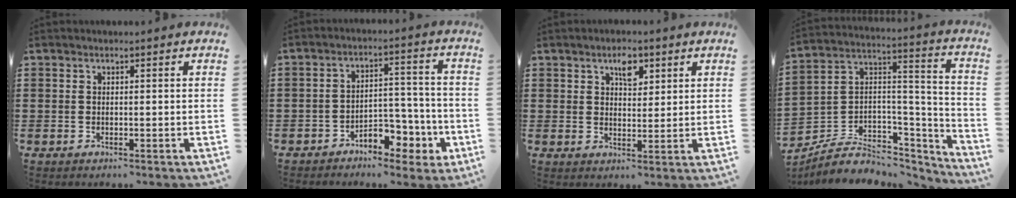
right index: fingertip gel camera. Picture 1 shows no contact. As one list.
[{"total": 5.8, "force": [-3.9, 3.5, 2.6], "torque": [-0.036, 0.019, -0.073]}, {"total": 4.0, "force": [2.3, 2.0, 2.6], "torque": [-0.043, 0.002, 0.037]}, {"total": 6.4, "force": [-3.2, 4.8, 2.7], "torque": [-0.071, -0.006, -0.060]}]